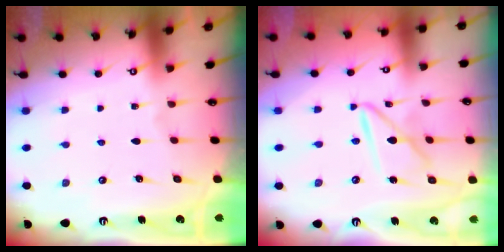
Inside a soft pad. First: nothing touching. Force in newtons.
{"total": 10.3, "press": 10.3, "slide": 1.0}